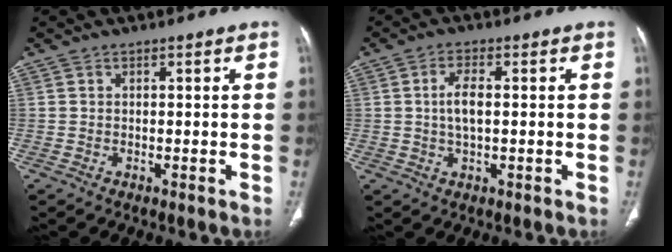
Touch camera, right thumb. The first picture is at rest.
{"total": 4.5, "force": [0.3, 1.8, 4.1], "torque": [-0.087, 0.002, 0.003]}